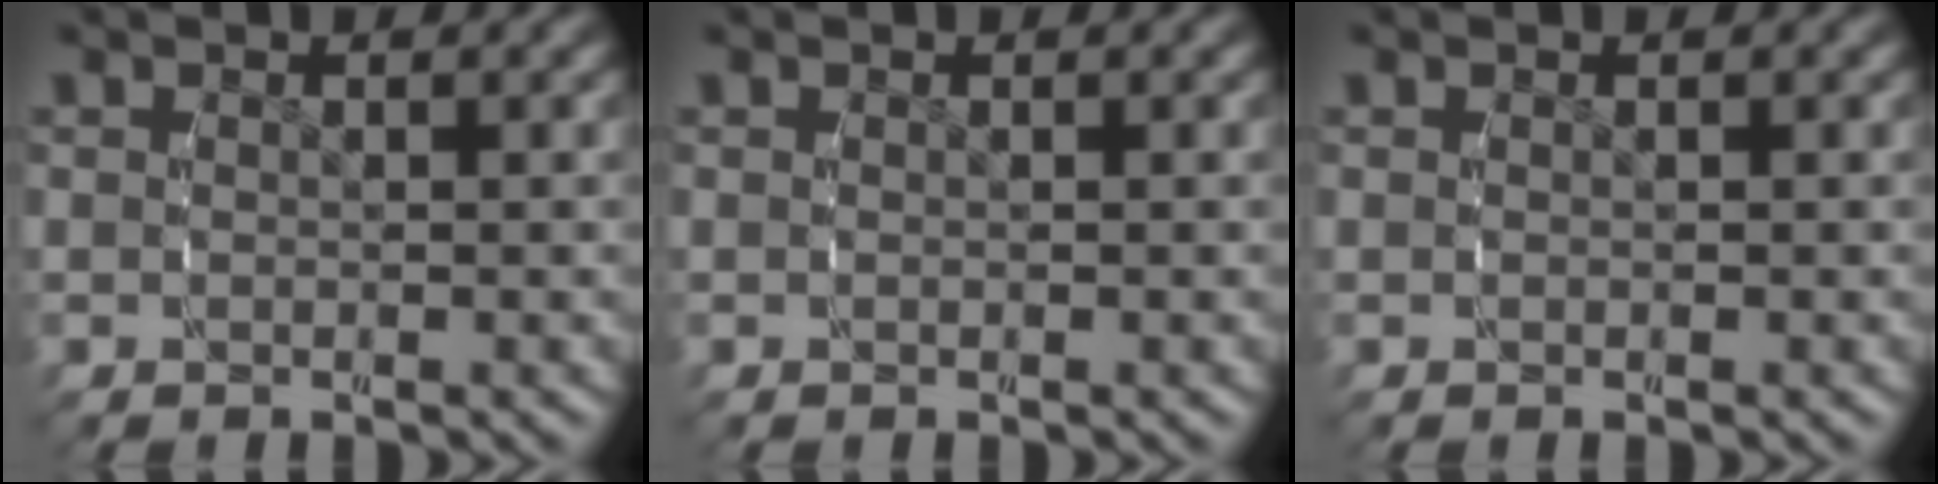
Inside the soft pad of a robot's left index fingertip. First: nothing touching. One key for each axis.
{"total": 0.0}
{"total": 0.0}